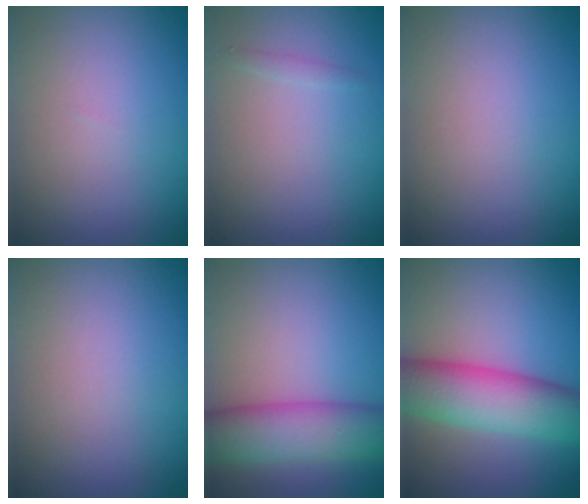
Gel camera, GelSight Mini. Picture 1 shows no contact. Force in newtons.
{"total": 0.6, "press": 0.6, "slide": 0.0}
{"total": 0.0}
{"total": 0.0}
{"total": 7.6, "press": 7.6, "slide": 0.1}
{"total": 8.3, "press": 8.3, "slide": 0.1}